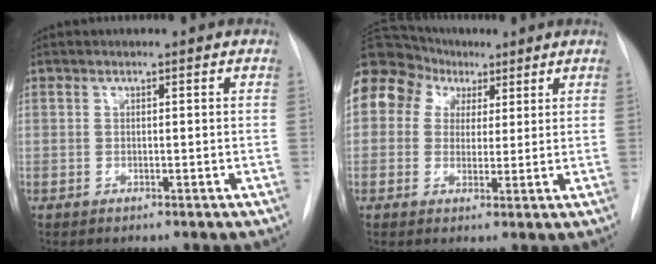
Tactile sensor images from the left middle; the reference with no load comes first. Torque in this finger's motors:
{"motor_torque": [1.96, -0.18, 1.05, 0.21]}